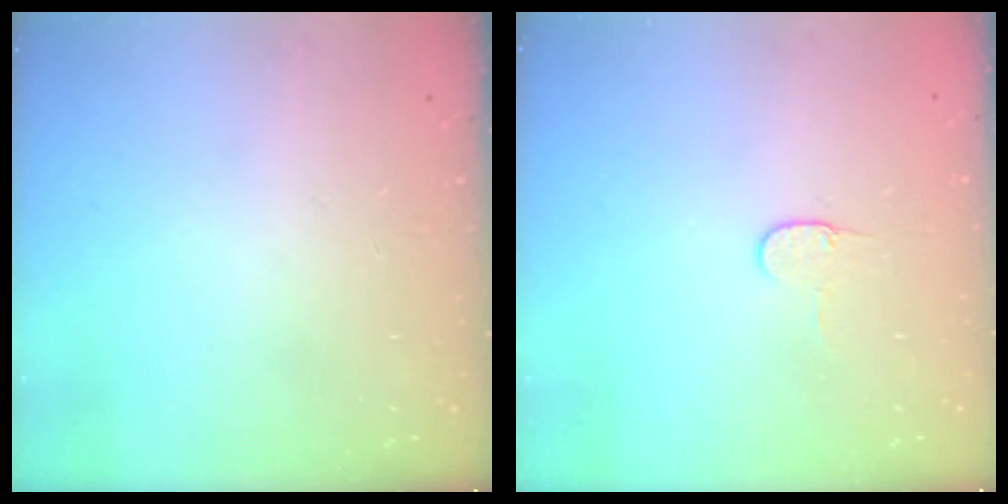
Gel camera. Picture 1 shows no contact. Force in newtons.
{"total": 3.2, "press": 3.2, "slide": 0.3}